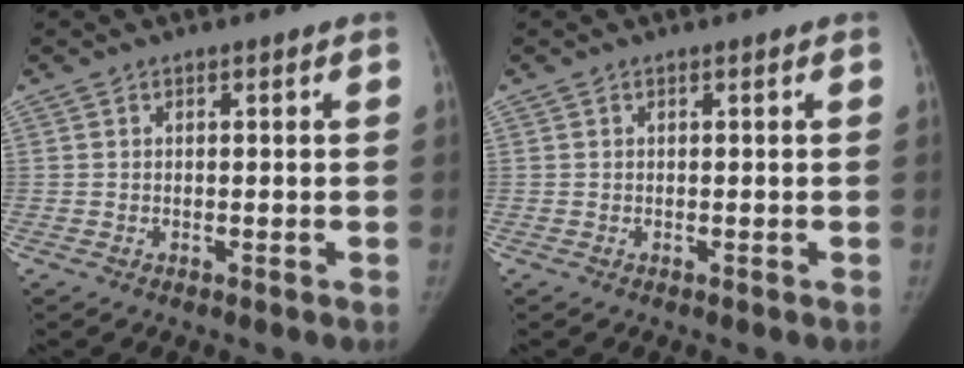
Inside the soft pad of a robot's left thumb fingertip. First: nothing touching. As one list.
[{"total": 0.0}]